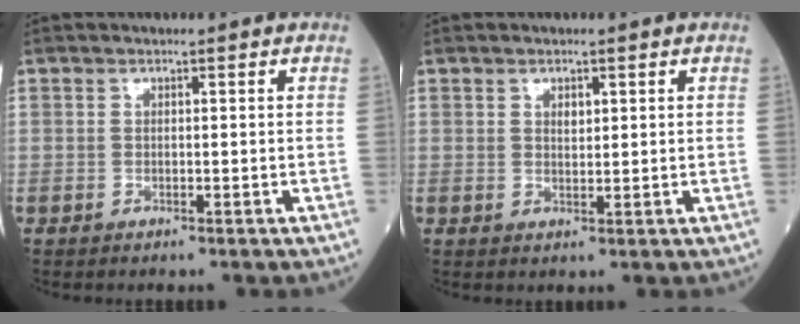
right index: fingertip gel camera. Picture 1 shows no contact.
{"total": 1.6, "force": [0.7, 0.8, 1.1], "torque": [-0.019, -0.001, 0.013]}